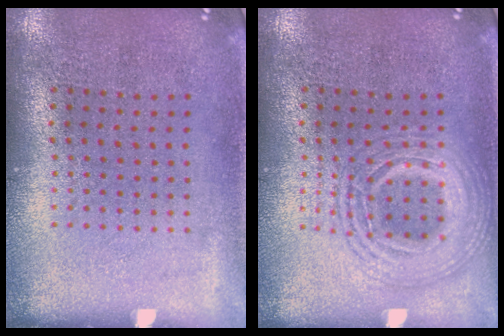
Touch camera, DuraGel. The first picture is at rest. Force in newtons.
{"total": 2.6, "press": 2.6, "slide": 0.3}